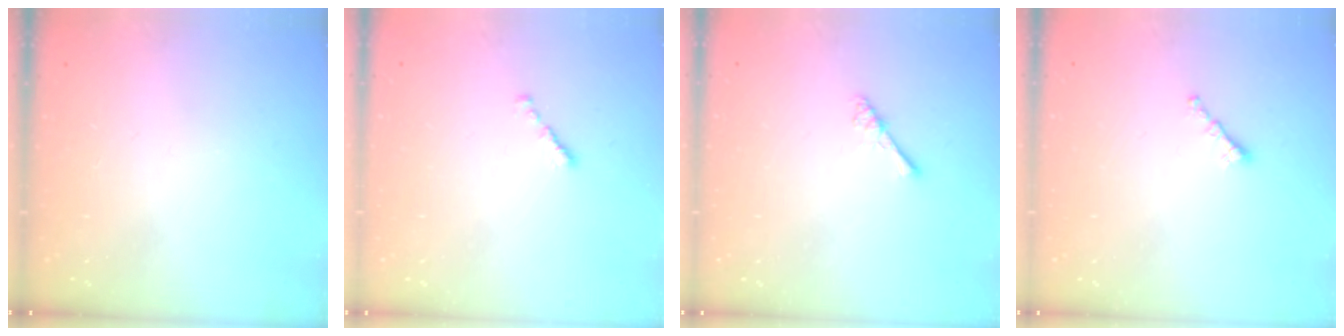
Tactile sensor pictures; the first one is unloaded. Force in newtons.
{"total": 0.8, "press": 0.7, "slide": 0.4}
{"total": 2.5, "press": 2.5, "slide": 0.4}
{"total": 0.7, "press": 0.6, "slide": 0.4}